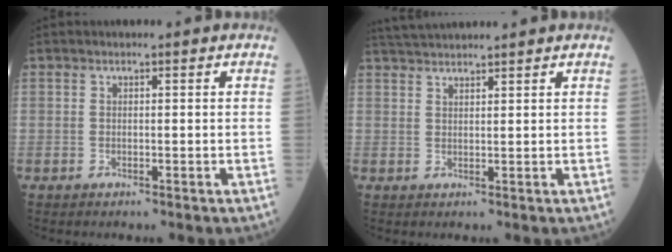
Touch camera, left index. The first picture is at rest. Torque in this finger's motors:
{"motor_torque": [-0.19, -0.41, 0.04, 0.07]}